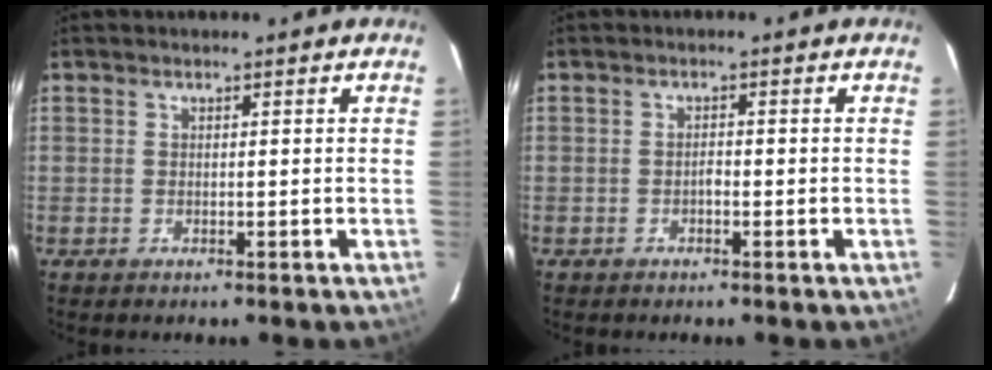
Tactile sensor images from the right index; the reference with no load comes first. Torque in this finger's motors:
{"motor_torque": [0.00, 0.00, 0.00, 0.01]}